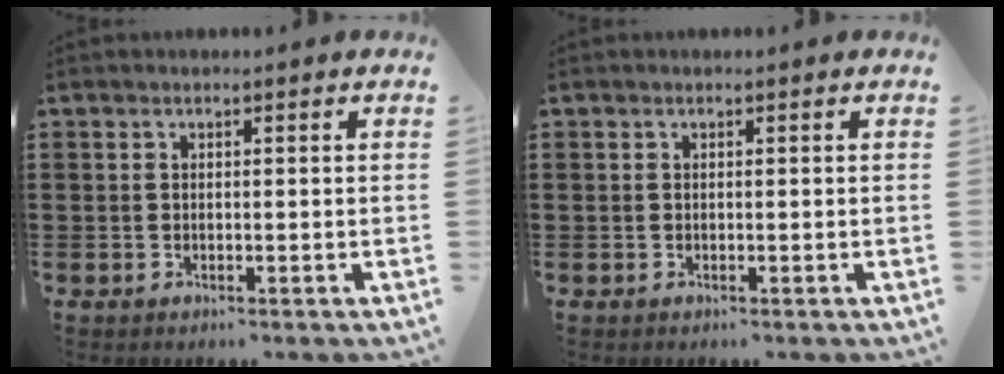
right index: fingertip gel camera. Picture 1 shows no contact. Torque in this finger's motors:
{"motor_torque": [0.00, 0.01, 0.00, 0.00]}